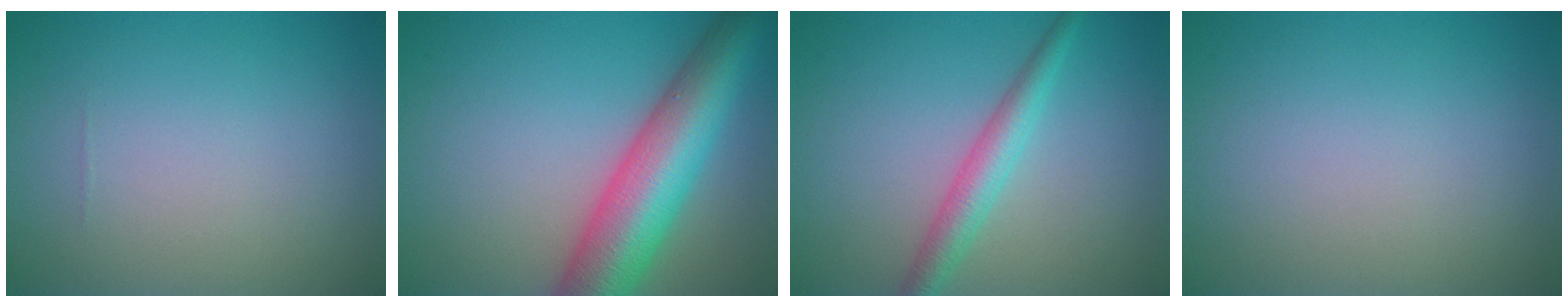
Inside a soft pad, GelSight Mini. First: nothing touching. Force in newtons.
{"total": 10.2, "press": 10.2, "slide": 0.2}
{"total": 3.1, "press": 3.1, "slide": 0.1}
{"total": 0.0}